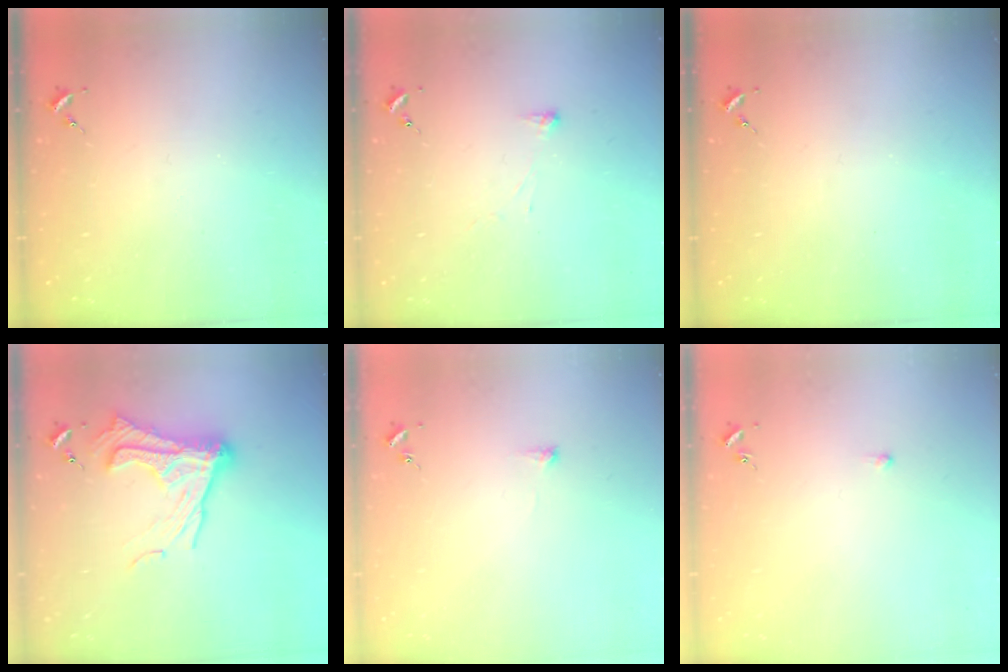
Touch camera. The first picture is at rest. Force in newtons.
{"total": 2.9, "press": 2.8, "slide": 0.5}
{"total": 0.0}
{"total": 16.8, "press": 16.7, "slide": 1.6}
{"total": 5.1, "press": 5.0, "slide": 1.0}
{"total": 2.9, "press": 2.8, "slide": 0.6}